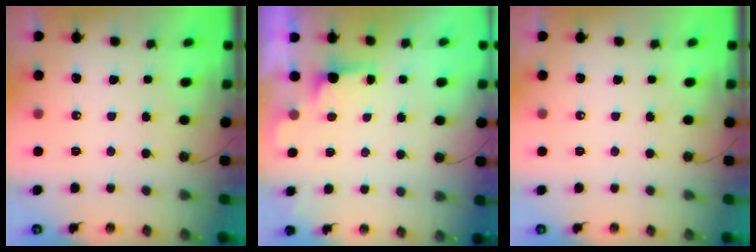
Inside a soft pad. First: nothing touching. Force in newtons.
{"total": 0.9, "press": 0.5, "slide": 0.8}
{"total": 0.0}